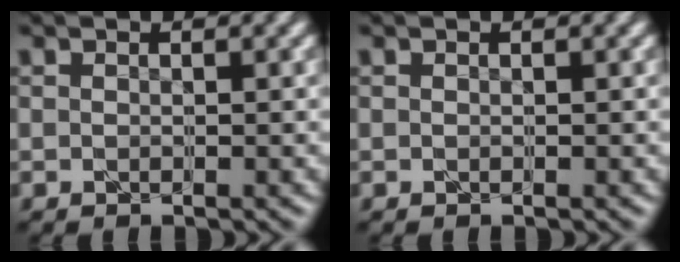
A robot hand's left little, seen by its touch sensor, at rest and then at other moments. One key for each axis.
{"total": 0.0}